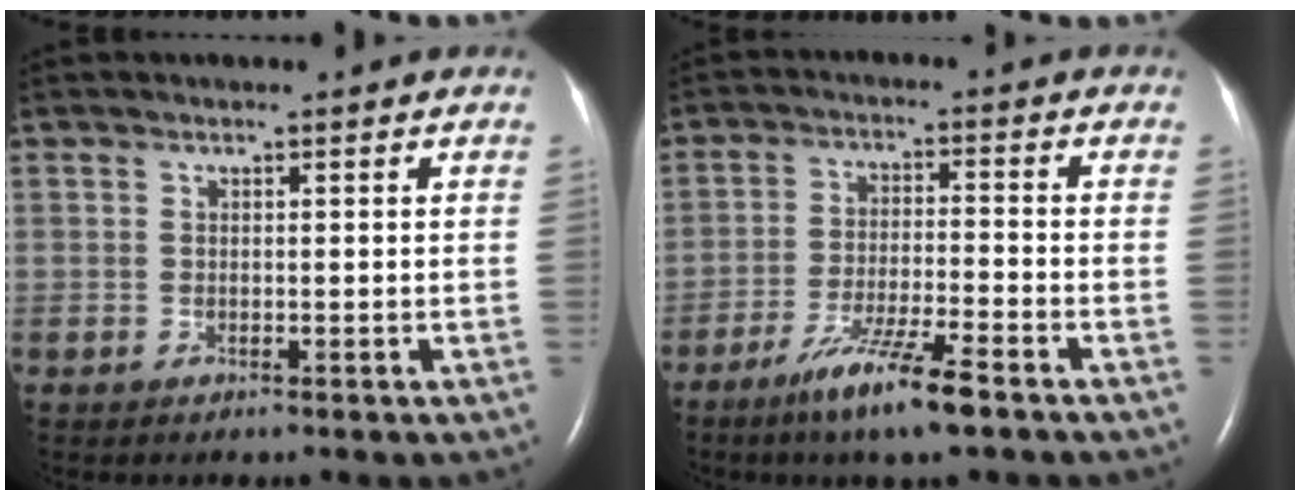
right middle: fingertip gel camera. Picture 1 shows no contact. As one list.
[{"total": 9.0, "force": [-6.0, 0.1, 6.7], "torque": [-0.130, -0.023, -0.109]}]